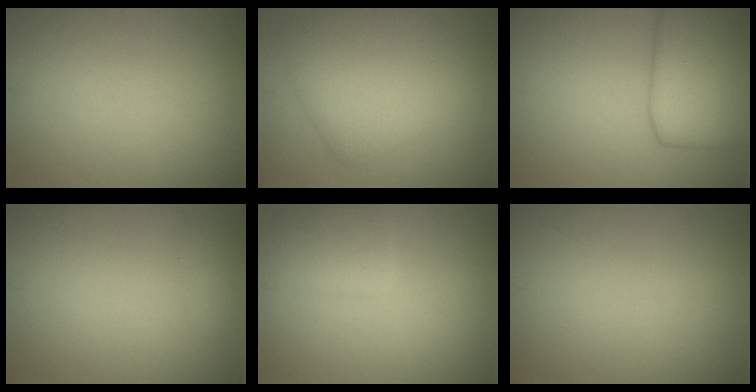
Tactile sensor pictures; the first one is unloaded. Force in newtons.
{"total": 6.5, "press": 6.5, "slide": 0.1}
{"total": 7.8, "press": 7.8, "slide": 0.3}
{"total": 0.8, "press": 0.8, "slide": 0.0}
{"total": 2.6, "press": 2.6, "slide": 0.1}
{"total": 0.0}